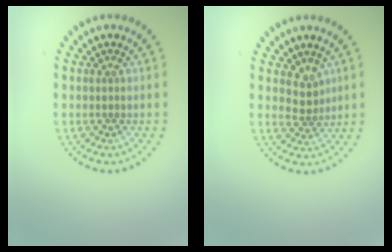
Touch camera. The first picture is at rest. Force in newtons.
{"total": 1.8, "press": 1.3, "slide": 1.3}